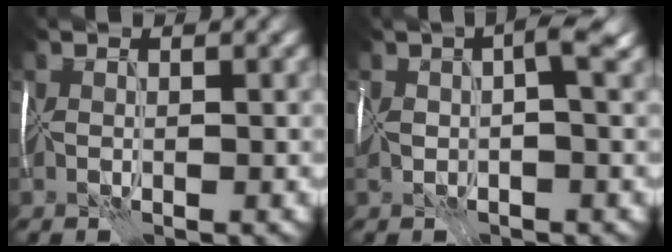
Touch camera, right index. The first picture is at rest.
{"total": 4.3, "force": [0.4, 1.5, 4.0], "torque": [-0.075, 0.014, -0.001]}